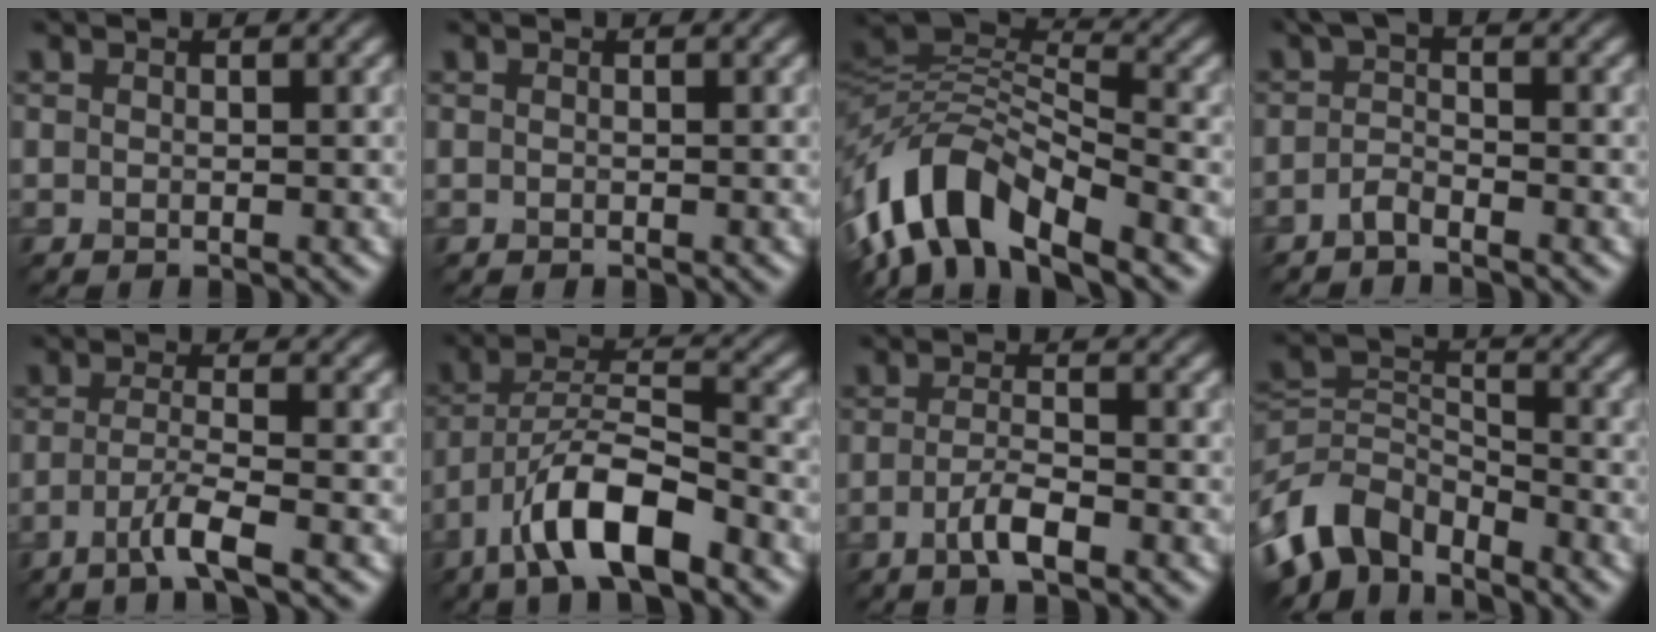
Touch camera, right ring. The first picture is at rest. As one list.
[{"total": 0.0}, {"total": 9.4, "force": [-4.9, 4.3, 6.8], "torque": [-0.117, 0.019, -0.102]}, {"total": 1.5, "force": [-1.1, 0.1, 1.0], "torque": [-0.030, 0.004, -0.031]}, {"total": 2.9, "force": [-1.7, 0.0, 2.3], "torque": [-0.048, 0.008, -0.044]}, {"total": 7.9, "force": [-4.6, 2.4, 5.8], "torque": [-0.099, 0.020, -0.084]}, {"total": 2.2, "force": [-1.2, 0.4, 1.9], "torque": [-0.043, 0.010, -0.028]}, {"total": 6.7, "force": [-4.4, 4.0, 3.0], "torque": [-0.060, -0.001, -0.098]}]